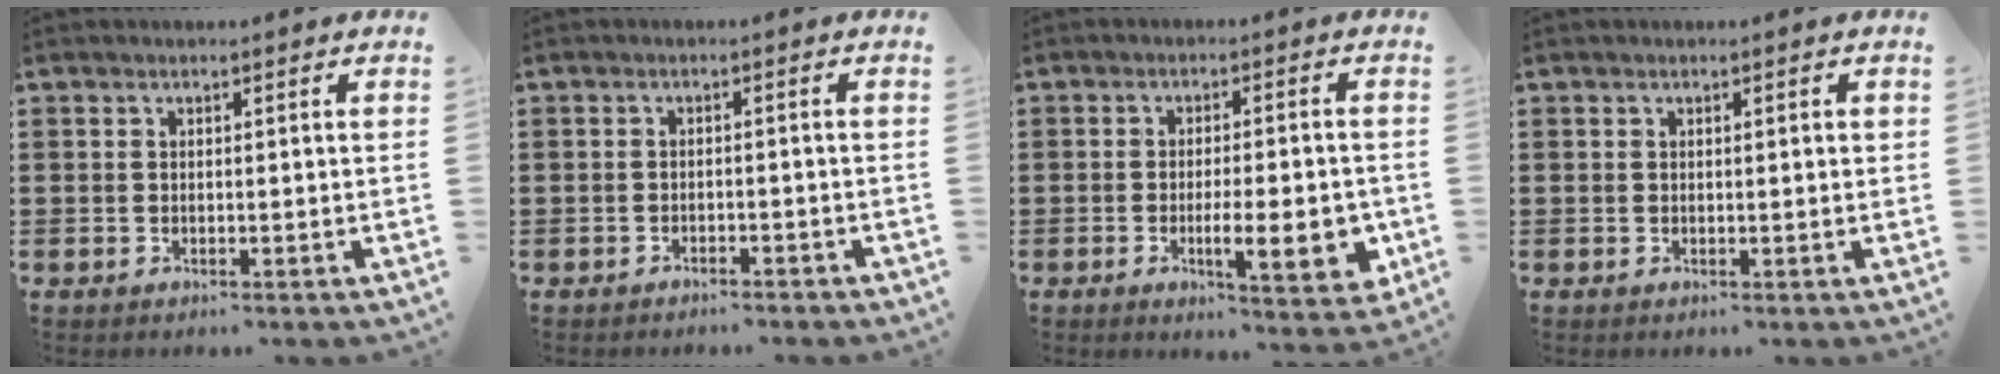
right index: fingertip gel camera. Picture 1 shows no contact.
{"total": 1.4, "force": [-1.3, 0.2, 0.2], "torque": [-0.009, 0.001, -0.028]}
{"total": 9.1, "force": [-2.2, 2.4, 8.4], "torque": [-0.117, -0.007, -0.031]}
{"total": 0.6, "force": [0.1, 0.0, 0.6], "torque": [-0.011, 0.000, 0.002]}